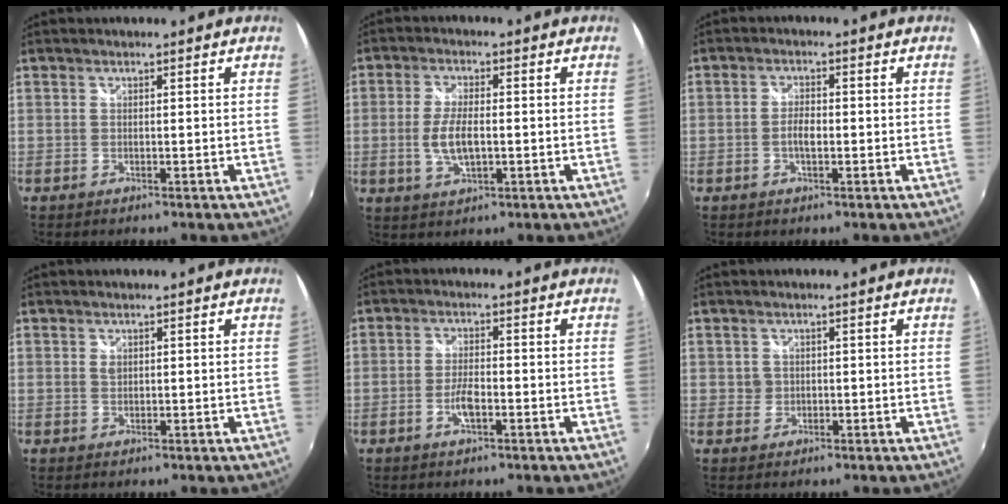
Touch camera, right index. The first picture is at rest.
{"total": 6.5, "force": [-0.9, 2.6, 5.9], "torque": [-0.122, -0.004, -0.015]}
{"total": 2.9, "force": [-0.7, 1.2, 2.6], "torque": [-0.052, 0.002, -0.015]}
{"total": 1.1, "force": [0.4, 0.8, 0.6], "torque": [-0.010, 0.002, 0.007]}
{"total": 3.9, "force": [-1.6, 1.4, 3.3], "torque": [-0.070, 0.000, -0.030]}
{"total": 1.7, "force": [0.2, 1.6, 0.1], "torque": [0.002, 0.001, 0.002]}